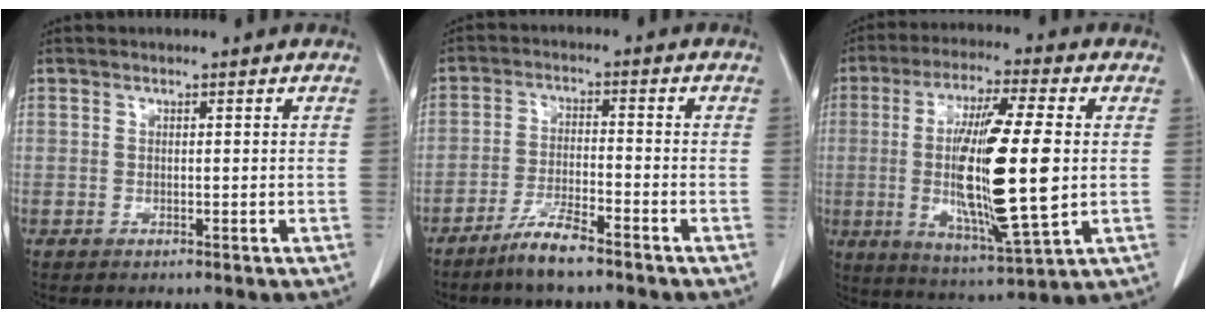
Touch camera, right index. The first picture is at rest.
{"total": 5.9, "force": [-4.6, 0.5, 3.6], "torque": [-0.075, -0.010, -0.089]}
{"total": 17.9, "force": [-0.3, 1.8, 17.8], "torque": [-0.331, -0.020, -0.005]}